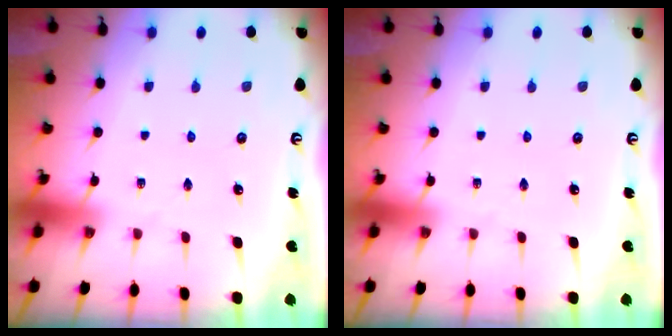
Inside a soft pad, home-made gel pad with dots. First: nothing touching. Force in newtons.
{"total": 0.0}